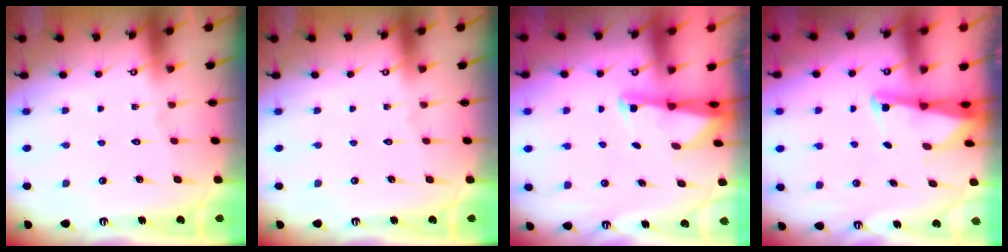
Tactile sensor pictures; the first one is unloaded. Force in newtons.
{"total": 0.0}
{"total": 1.8, "press": 1.8, "slide": 0.4}
{"total": 2.6, "press": 2.6, "slide": 0.2}